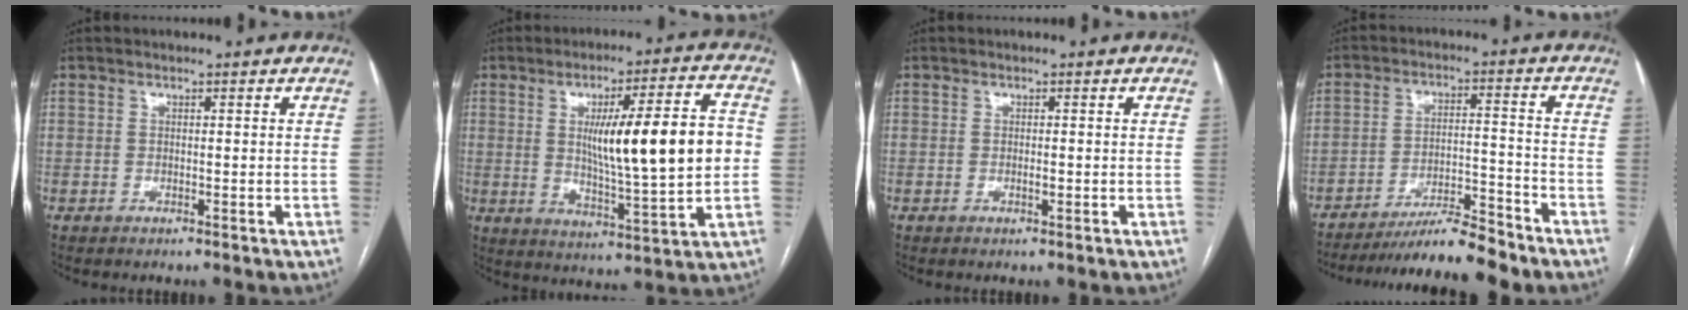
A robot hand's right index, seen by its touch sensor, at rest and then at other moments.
{"total": 16.6, "force": [1.3, 1.6, 16.5], "torque": [-0.259, 0.006, 0.023]}
{"total": 0.8, "force": [-0.2, 0.2, 0.8], "torque": [-0.014, -0.001, -0.002]}
{"total": 10.0, "force": [-9.0, -0.2, 4.3], "torque": [-0.060, -0.002, -0.154]}